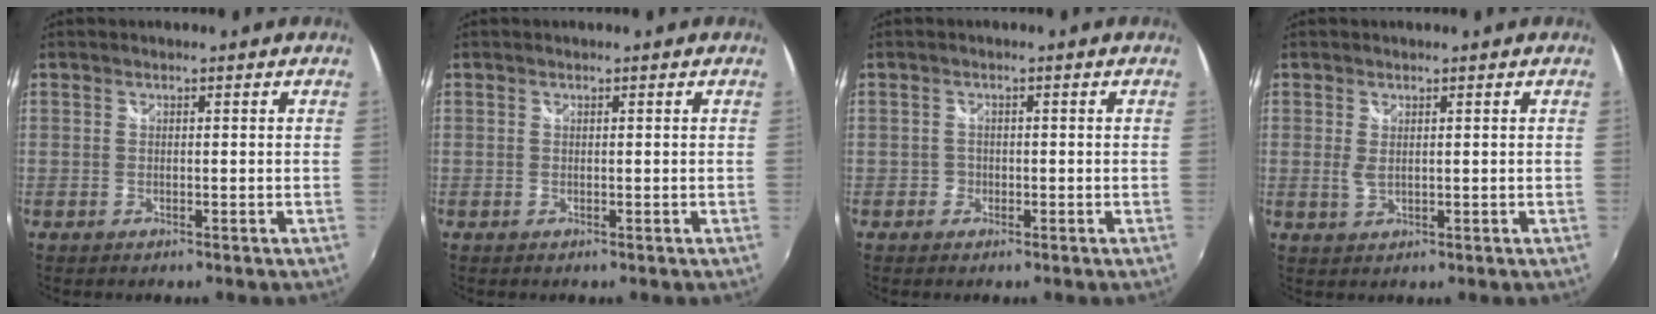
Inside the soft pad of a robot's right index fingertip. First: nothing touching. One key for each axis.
{"total": 0.0}
{"total": 1.5, "fx": -0.8, "fy": 1.3, "fz": 0.0, "tx": -0.001, "ty": 0.002, "tz": -0.013}
{"total": 1.8, "fx": 0.4, "fy": 0.8, "fz": 1.5, "tx": -0.030, "ty": -0.002, "tz": 0.007}